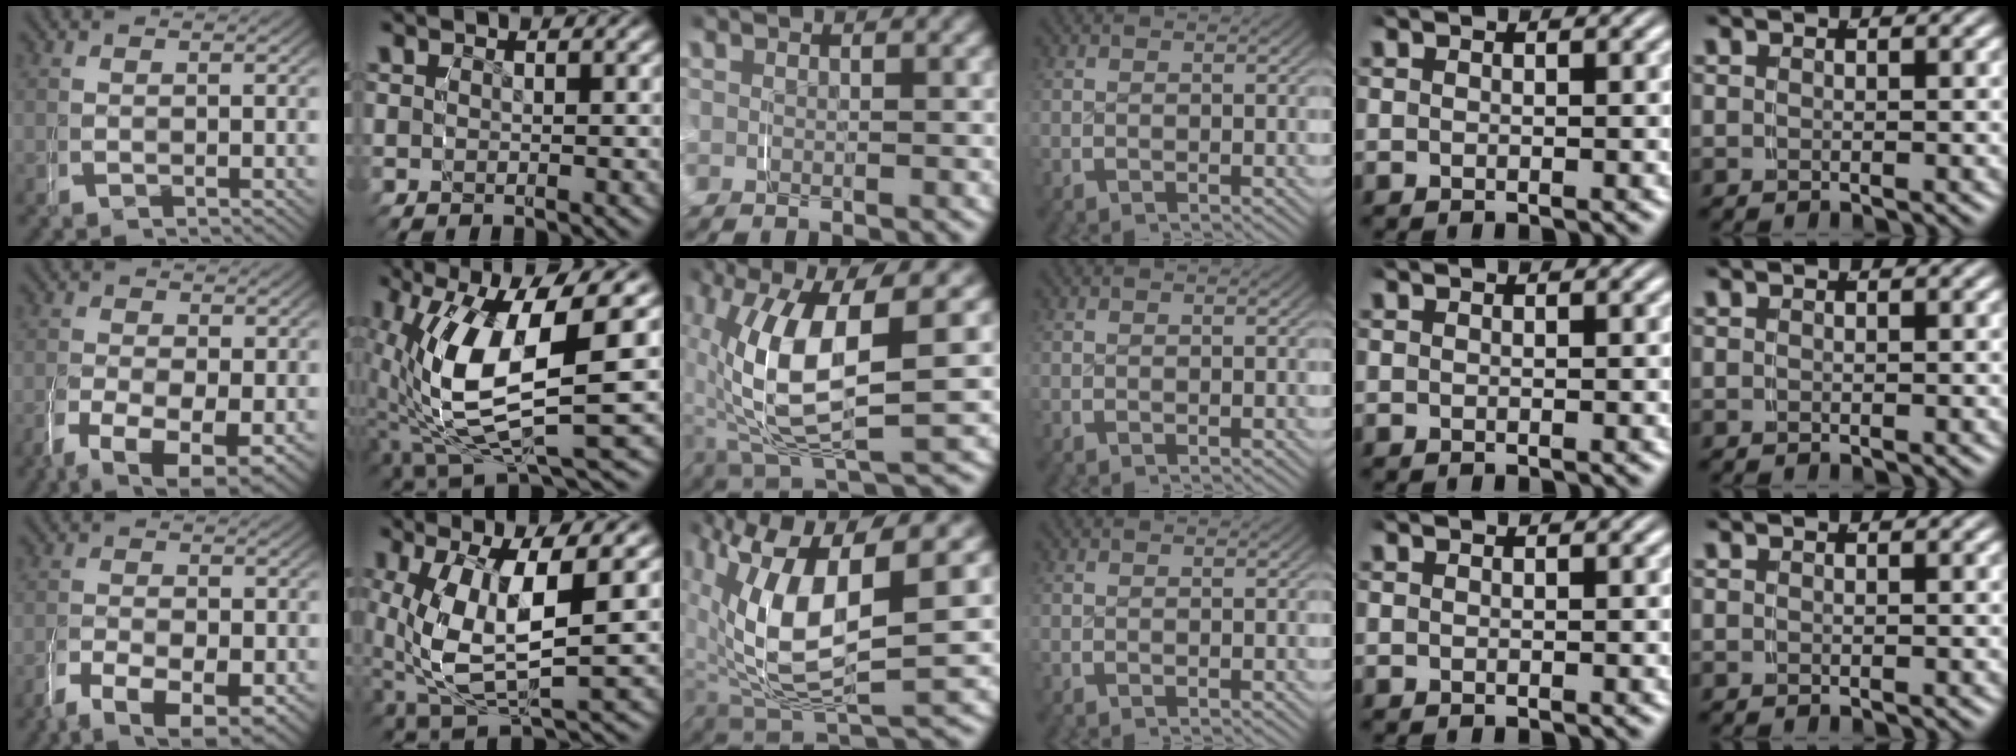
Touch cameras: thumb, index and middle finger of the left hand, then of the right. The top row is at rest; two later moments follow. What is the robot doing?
{"motion": "grasp_and_lifting", "object": "shoes"}